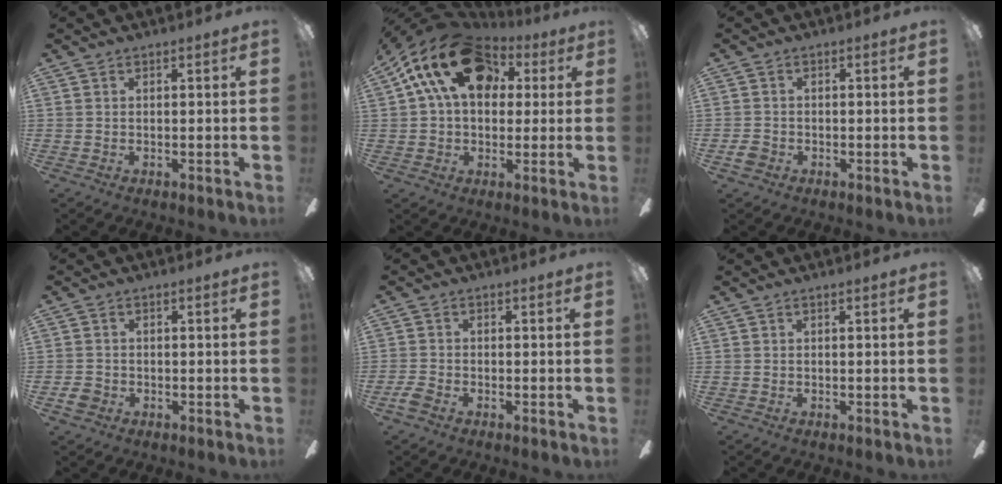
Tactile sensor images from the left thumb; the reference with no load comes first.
{"total": 18.1, "force": [7.2, 12.2, 11.3], "torque": [-0.198, -0.014, 0.129]}
{"total": 2.7, "force": [-1.2, 2.1, 1.3], "torque": [-0.026, 0.007, -0.024]}
{"total": 2.9, "force": [-1.2, 2.3, 1.2], "torque": [-0.025, 0.007, -0.024]}
{"total": 2.7, "force": [-1.6, 1.5, 1.5], "torque": [-0.034, 0.004, -0.031]}
{"total": 0.0}